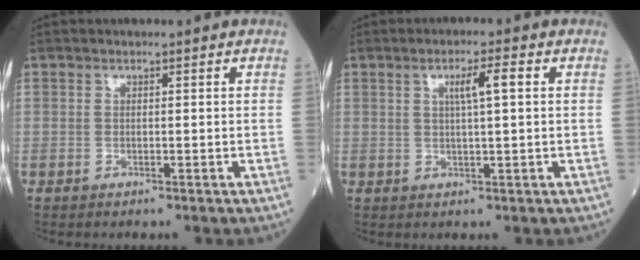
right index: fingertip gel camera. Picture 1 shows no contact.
{"total": 3.9, "force": [1.1, 0.0, 3.8], "torque": [-0.065, 0.006, 0.018]}